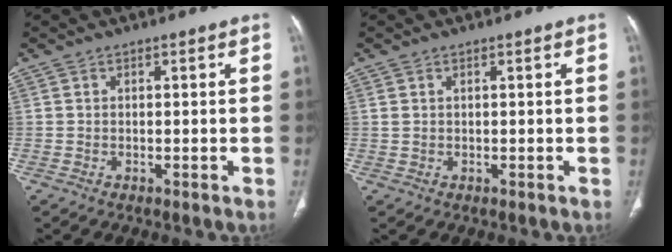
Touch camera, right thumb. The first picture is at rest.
{"total": 0.9, "force": [0.4, 0.4, 0.7], "torque": [-0.018, 0.010, 0.015]}